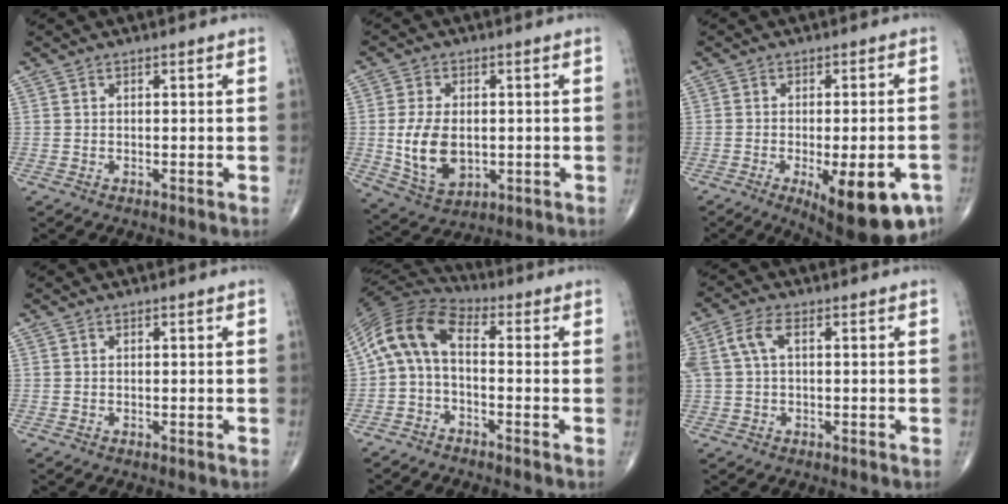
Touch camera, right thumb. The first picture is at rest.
{"total": 10.7, "force": [-0.6, 6.8, 8.3], "torque": [-0.145, -0.008, 0.001]}
{"total": 16.4, "force": [-7.5, 5.9, 13.4], "torque": [-0.131, 0.009, -0.089]}
{"total": 0.0}
{"total": 10.1, "force": [-0.8, 5.3, 8.5], "torque": [-0.162, 0.040, -0.033]}
{"total": 6.3, "force": [1.4, 3.1, 5.2], "torque": [-0.143, 0.028, 0.030]}